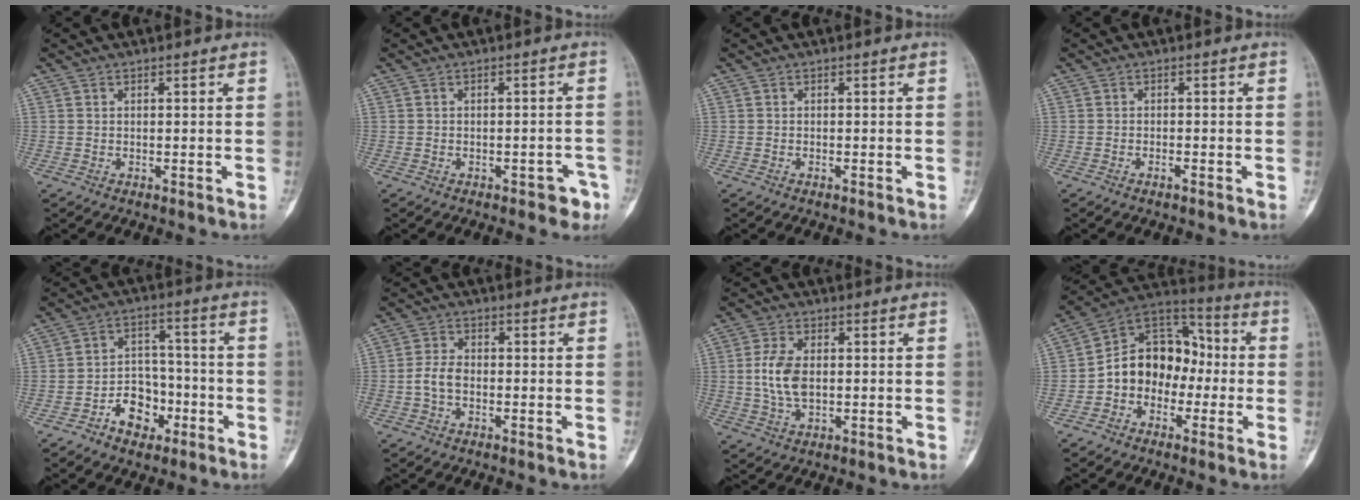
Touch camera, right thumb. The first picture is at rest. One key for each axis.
{"total": 3.5, "fx": -2.1, "fy": 1.8, "fz": 2.2, "tx": -0.009, "ty": 0.020, "tz": -0.023}
{"total": 0.0}
{"total": 0.9, "fx": -0.7, "fy": 0.2, "fz": 0.6, "tx": -0.010, "ty": 0.005, "tz": -0.014}
{"total": 8.9, "fx": -4.3, "fy": 6.4, "fz": 4.4, "tx": -0.028, "ty": 0.045, "tz": -0.072}
{"total": 4.0, "fx": -1.0, "fy": 2.5, "fz": 2.9, "tx": -0.055, "ty": 0.012, "tz": -0.024}
{"total": 7.2, "fx": 0.2, "fy": 4.2, "fz": 5.9, "tx": -0.120, "ty": -0.001, "tz": 0.003}
{"total": 14.1, "fx": -2.3, "fy": 11.0, "fz": 8.6, "tx": -0.096, "ty": 0.058, "tz": -0.054}